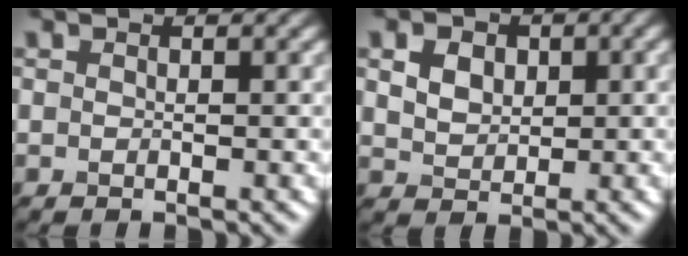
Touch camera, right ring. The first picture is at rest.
{"total": 2.9, "force": [0.9, 2.2, 1.7], "torque": [-0.030, -0.001, 0.012]}